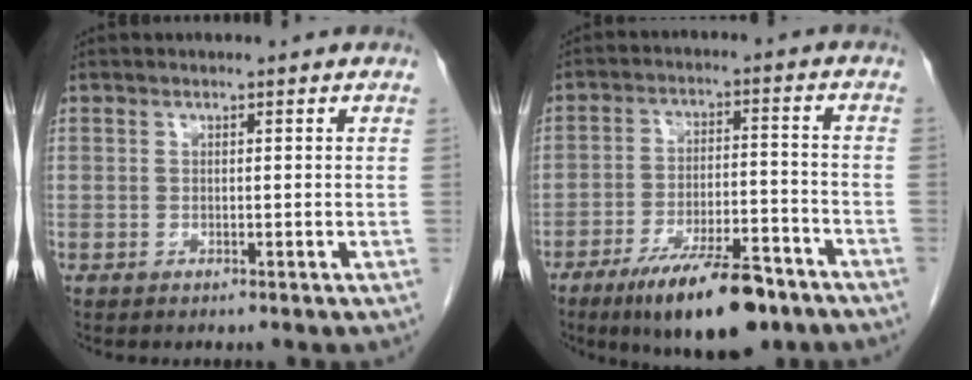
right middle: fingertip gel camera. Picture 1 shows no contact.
{"total": 13.7, "force": [-9.5, 3.4, 9.3], "torque": [-0.150, -0.012, -0.155]}